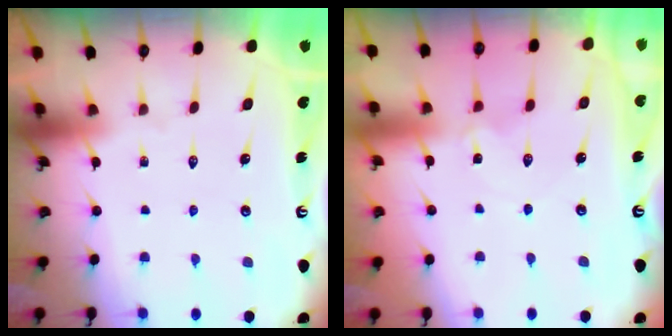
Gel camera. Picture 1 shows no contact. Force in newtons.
{"total": 0.6, "press": 0.6, "slide": 0.2}